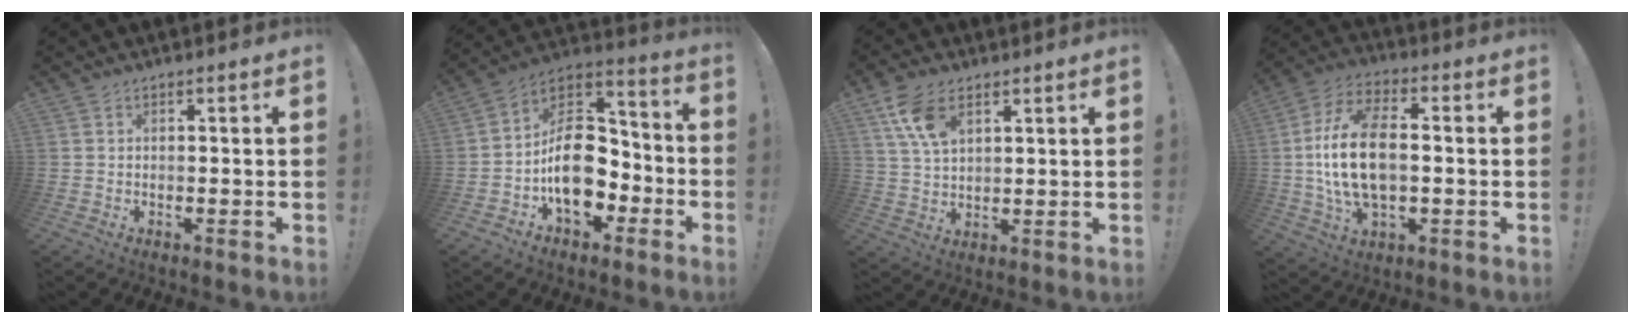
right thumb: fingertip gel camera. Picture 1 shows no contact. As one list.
[{"total": 17.8, "force": [-4.2, 12.4, 12.1], "torque": [-0.191, 0.025, -0.058]}, {"total": 9.8, "force": [5.3, 5.5, 6.2], "torque": [-0.111, -0.018, 0.100]}, {"total": 17.8, "force": [-0.1, 10.6, 14.2], "torque": [-0.262, 0.004, -0.002]}]